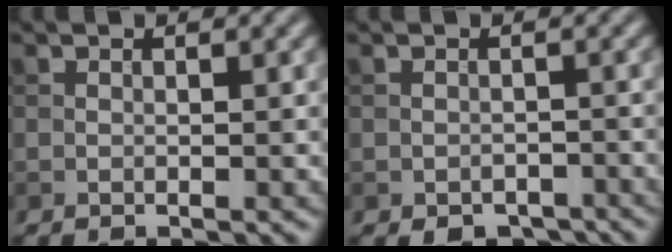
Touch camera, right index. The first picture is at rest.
{"total": 2.7, "force": [-2.1, 1.4, 1.2], "torque": [-0.015, -0.006, -0.029]}